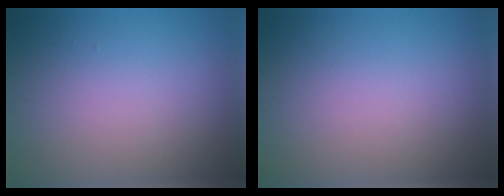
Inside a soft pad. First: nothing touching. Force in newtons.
{"total": 0.0}